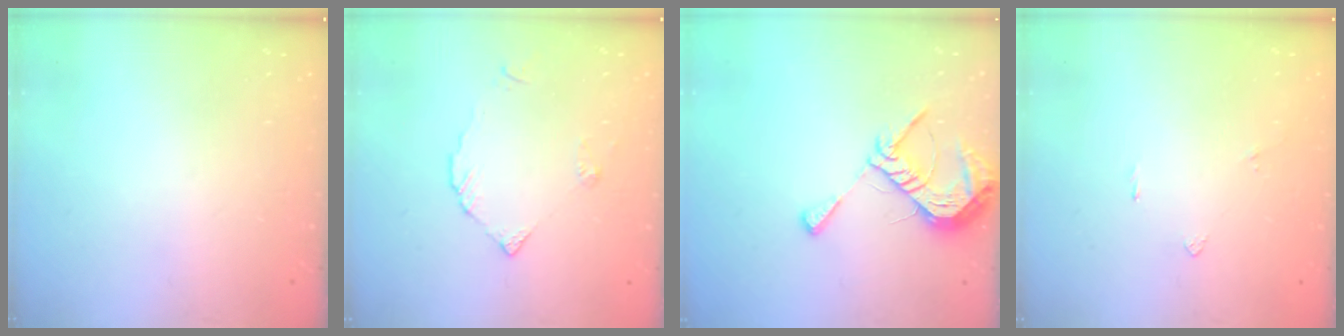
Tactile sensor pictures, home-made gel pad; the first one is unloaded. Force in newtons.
{"total": 3.9, "press": 3.9, "slide": 0.3}
{"total": 9.4, "press": 9.4, "slide": 0.3}
{"total": 2.0, "press": 2.0, "slide": 0.5}